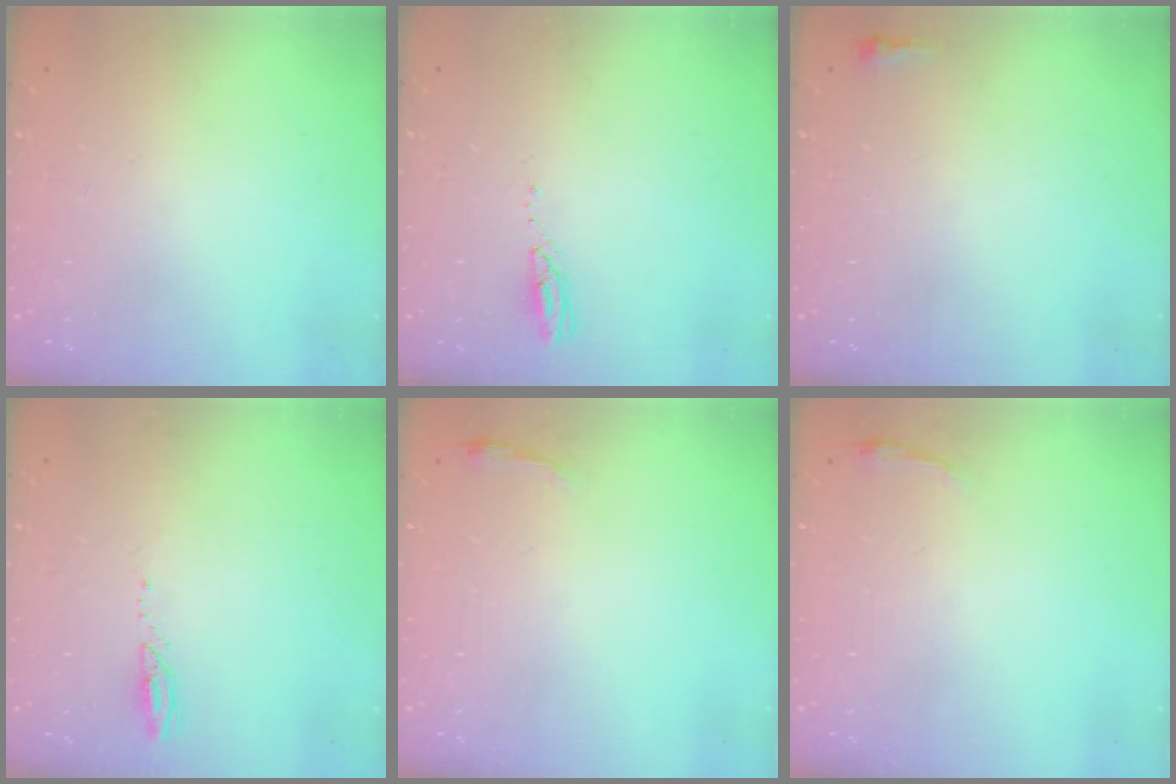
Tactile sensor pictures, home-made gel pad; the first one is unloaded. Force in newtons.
{"total": 3.2, "press": 3.2, "slide": 0.2}
{"total": 2.4, "press": 2.4, "slide": 0.6}
{"total": 2.4, "press": 2.4, "slide": 0.3}
{"total": 2.8, "press": 2.8, "slide": 0.6}
{"total": 2.8, "press": 2.8, "slide": 0.6}